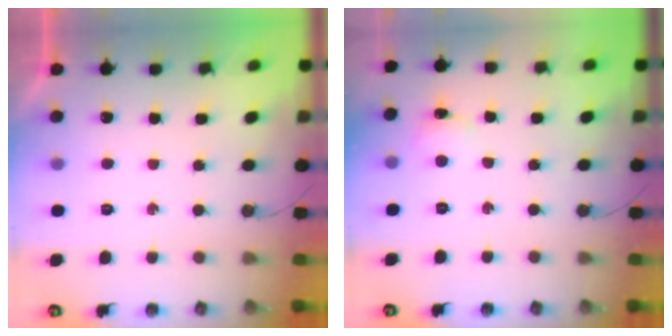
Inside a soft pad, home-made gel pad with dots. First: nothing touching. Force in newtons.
{"total": 2.0, "press": 1.9, "slide": 0.4}